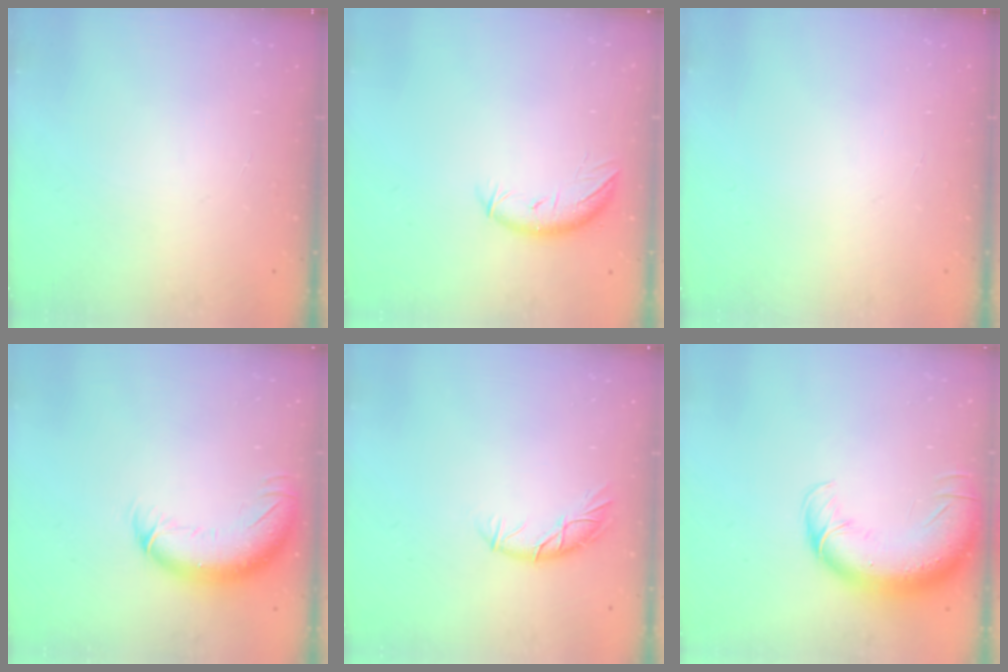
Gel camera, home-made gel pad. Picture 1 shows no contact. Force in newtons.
{"total": 7.6, "press": 7.5, "slide": 1.3}
{"total": 0.0}
{"total": 12.4, "press": 12.1, "slide": 2.9}
{"total": 8.1, "press": 8.1, "slide": 0.4}
{"total": 14.7, "press": 14.2, "slide": 3.7}